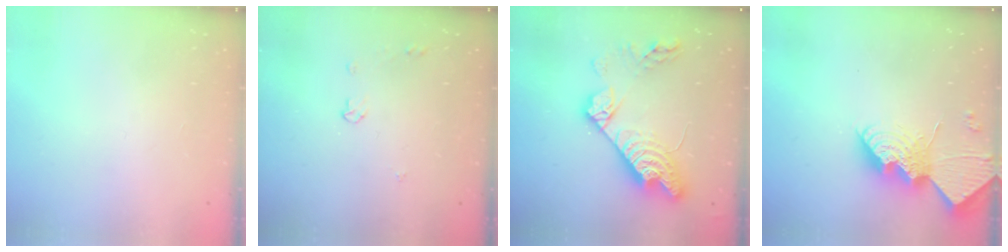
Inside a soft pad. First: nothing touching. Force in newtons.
{"total": 4.4, "press": 4.3, "slide": 0.8}
{"total": 17.4, "press": 17.3, "slide": 1.3}
{"total": 14.2, "press": 14.2, "slide": 0.9}